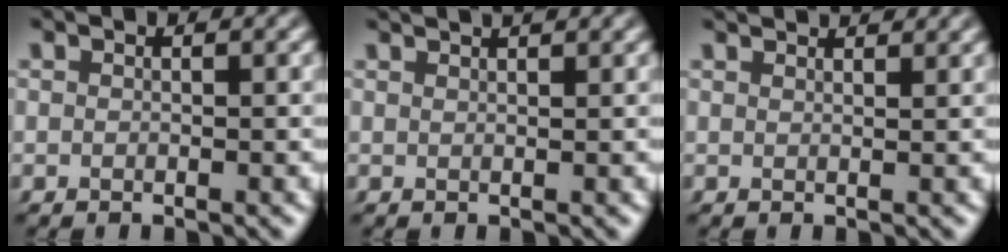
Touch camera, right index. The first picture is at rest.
{"total": 1.9, "force": [1.5, -0.2, 1.1], "torque": [-0.005, 0.006, 0.023]}
{"total": 1.9, "force": [1.8, -0.3, 0.6], "torque": [0.001, 0.000, 0.028]}